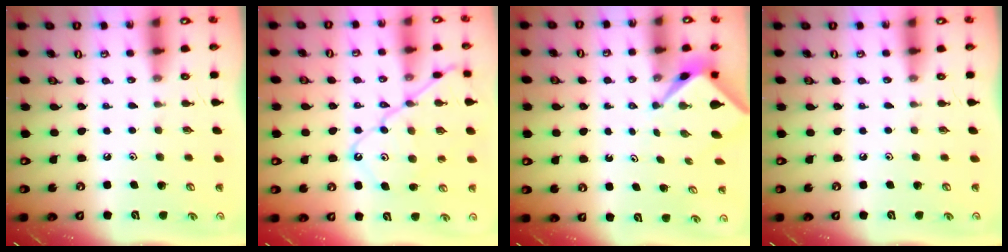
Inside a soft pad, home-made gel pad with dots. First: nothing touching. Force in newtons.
{"total": 14.1, "press": 14.0, "slide": 1.4}
{"total": 2.1, "press": 2.1, "slide": 0.3}
{"total": 0.0}